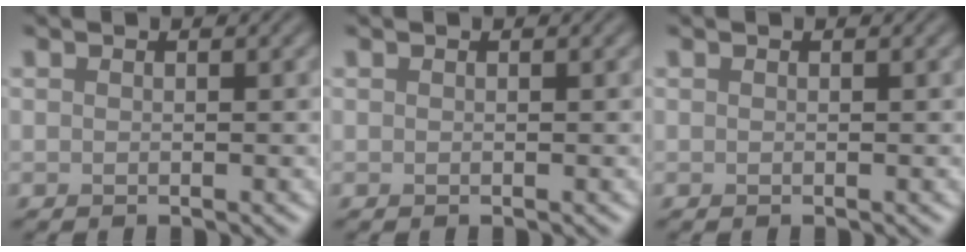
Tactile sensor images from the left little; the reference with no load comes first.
{"total": 0.0}
{"total": 0.0}